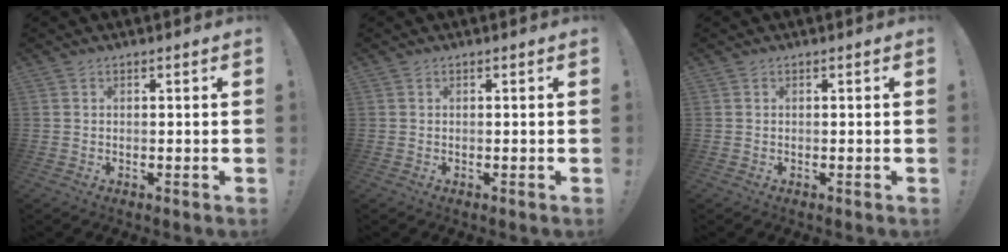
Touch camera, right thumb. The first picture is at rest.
{"total": 0.0}
{"total": 0.0}